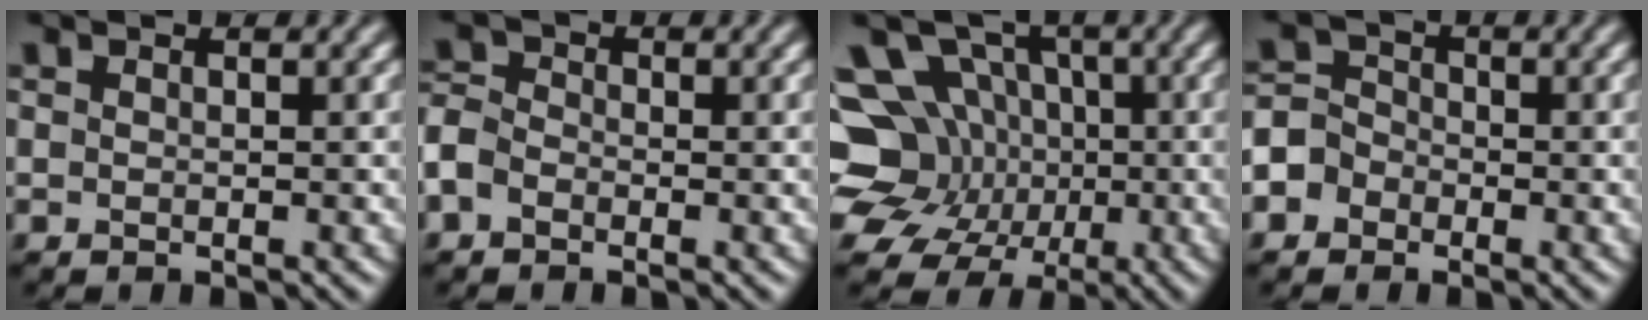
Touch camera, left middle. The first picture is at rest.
{"total": 2.7, "force": [-1.7, 1.9, 1.0], "torque": [-0.010, 0.006, -0.051]}
{"total": 14.7, "force": [-1.2, 13.2, 6.5], "torque": [-0.169, 0.014, -0.047]}
{"total": 4.3, "force": [-2.5, 3.5, 0.5], "torque": [0.023, 0.007, -0.071]}